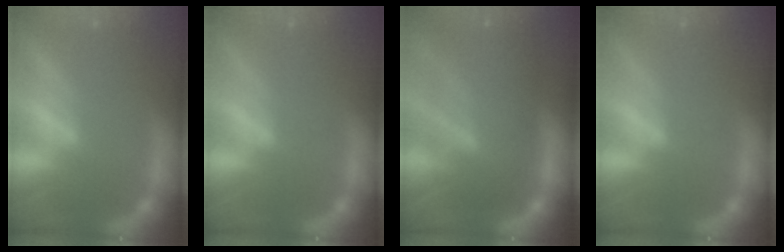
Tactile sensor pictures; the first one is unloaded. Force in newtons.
{"total": 0.0}
{"total": 9.5}
{"total": 0.0}